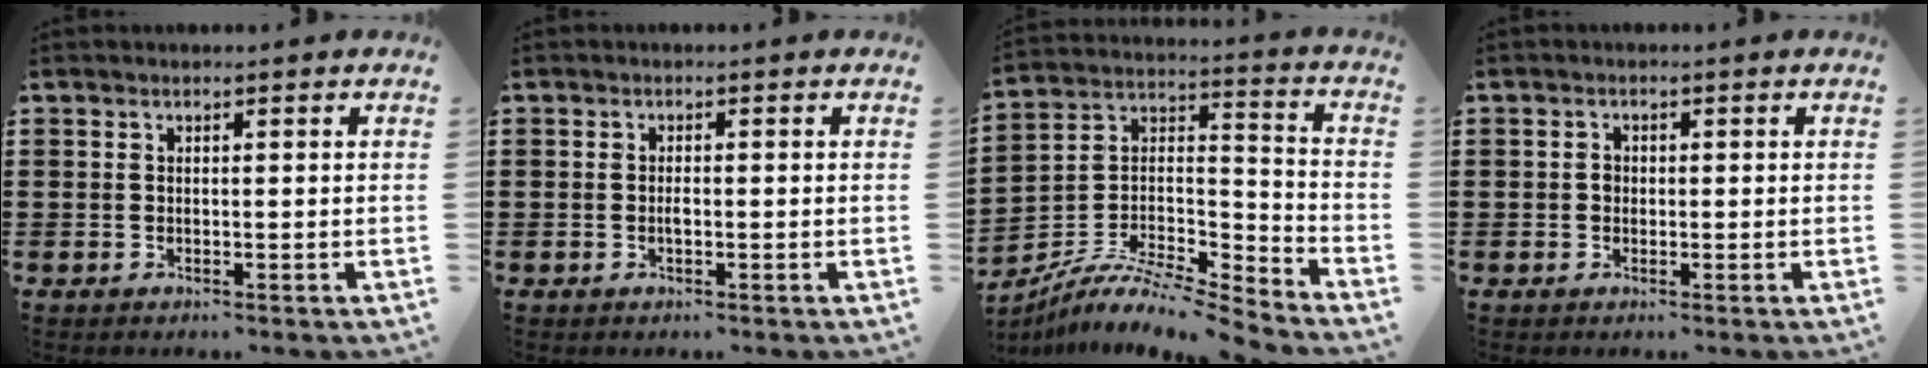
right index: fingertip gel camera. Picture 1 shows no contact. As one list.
[{"total": 1.1, "force": [-0.2, 0.4, 1.0], "torque": [-0.019, -0.002, -0.004]}, {"total": 8.8, "force": [-7.7, 1.9, 3.8], "torque": [-0.082, 0.003, -0.158]}, {"total": 1.1, "force": [-0.1, 0.9, 0.6], "torque": [-0.014, 0.004, -0.002]}]